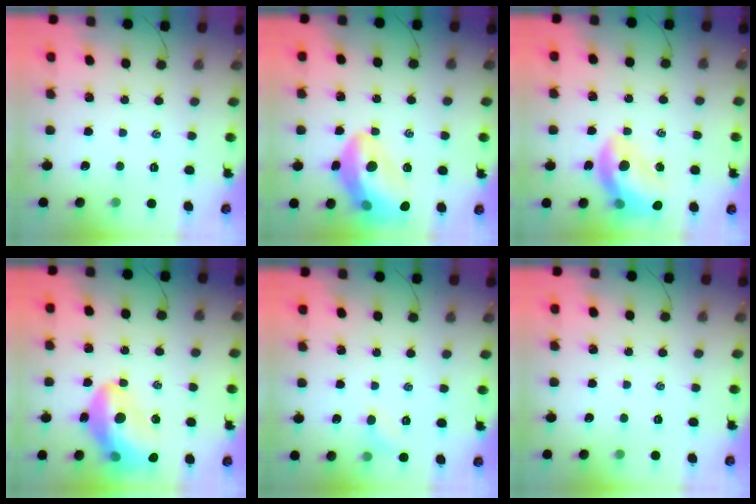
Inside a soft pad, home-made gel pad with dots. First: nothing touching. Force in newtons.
{"total": 17.3, "press": 17.0, "slide": 2.9}
{"total": 12.6, "press": 12.1, "slide": 3.4}
{"total": 16.3, "press": 15.5, "slide": 4.8}
{"total": 5.0, "press": 4.7, "slide": 1.6}
{"total": 0.0}